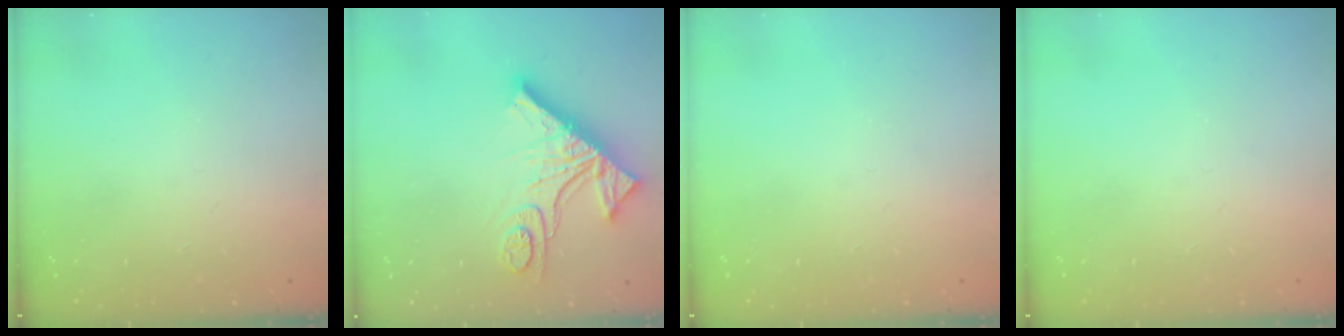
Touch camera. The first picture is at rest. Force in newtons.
{"total": 18.5, "press": 18.4, "slide": 1.5}
{"total": 0.0}
{"total": 0.0}